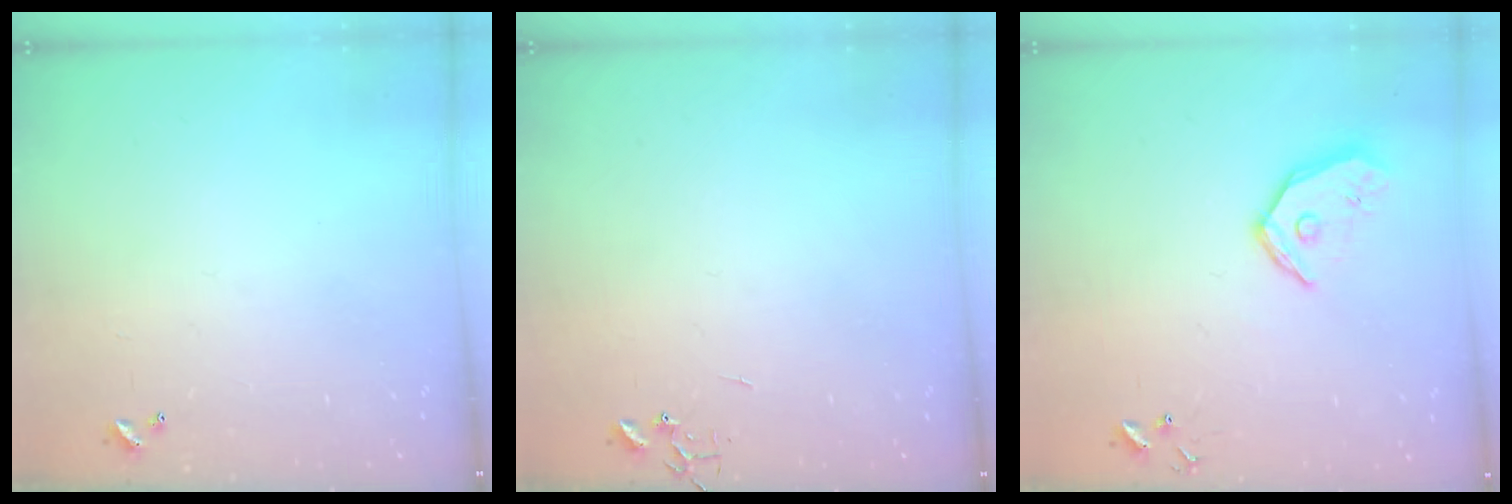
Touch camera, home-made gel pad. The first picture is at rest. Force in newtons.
{"total": 0.0}
{"total": 12.3, "press": 12.1, "slide": 1.9}